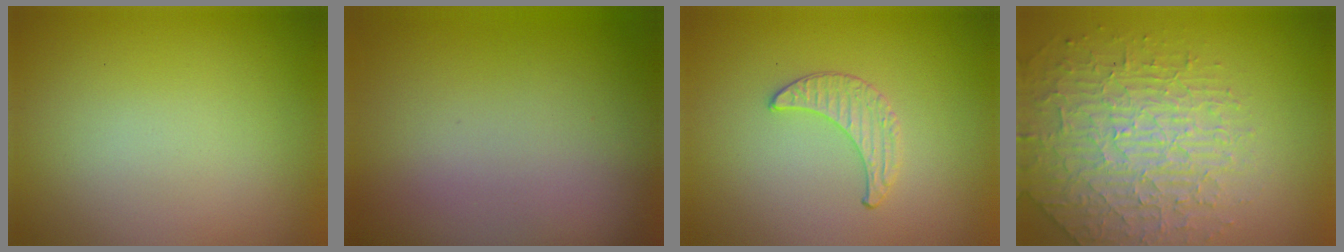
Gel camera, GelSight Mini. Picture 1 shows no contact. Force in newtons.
{"total": 0.0}
{"total": 1.0, "press": 1.0, "slide": 0.3}
{"total": 4.0, "press": 4.0, "slide": 0.4}